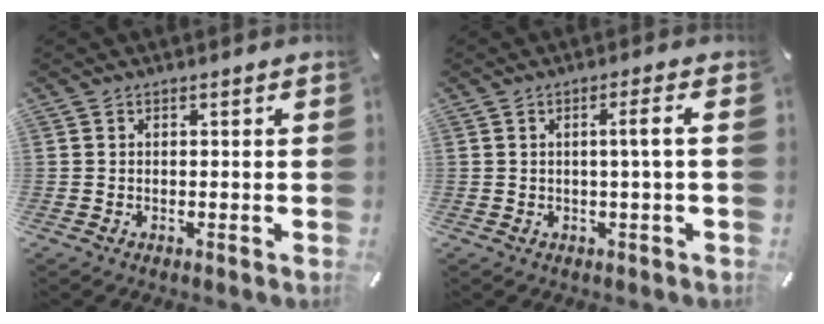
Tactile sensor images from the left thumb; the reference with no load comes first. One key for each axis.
{"total": 4.5, "fx": 0.4, "fy": 0.1, "fz": 4.5, "tx": -0.083, "ty": -0.002, "tz": 0.001}